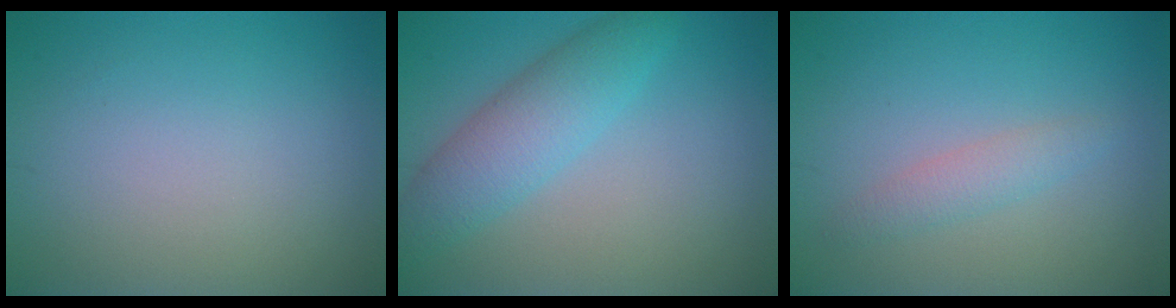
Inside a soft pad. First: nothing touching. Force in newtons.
{"total": 4.5, "press": 4.5, "slide": 0.2}
{"total": 1.7, "press": 1.7, "slide": 0.1}